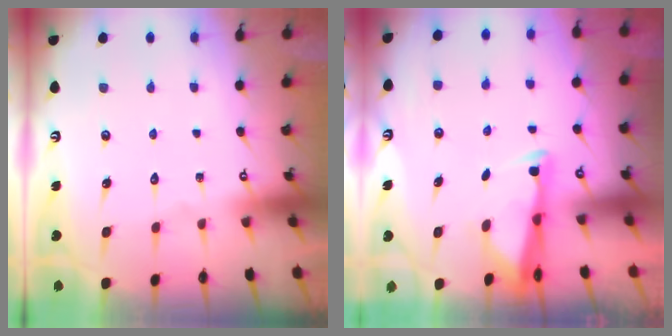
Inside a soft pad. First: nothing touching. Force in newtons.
{"total": 2.9, "press": 2.8, "slide": 0.8}